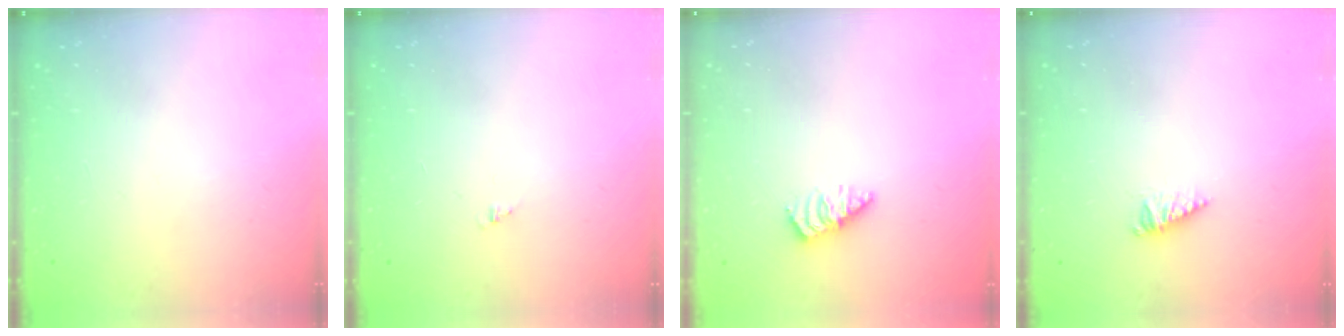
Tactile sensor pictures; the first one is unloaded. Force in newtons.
{"total": 0.7, "press": 0.7, "slide": 0.1}
{"total": 2.6, "press": 2.5, "slide": 0.4}
{"total": 1.7, "press": 1.7, "slide": 0.2}